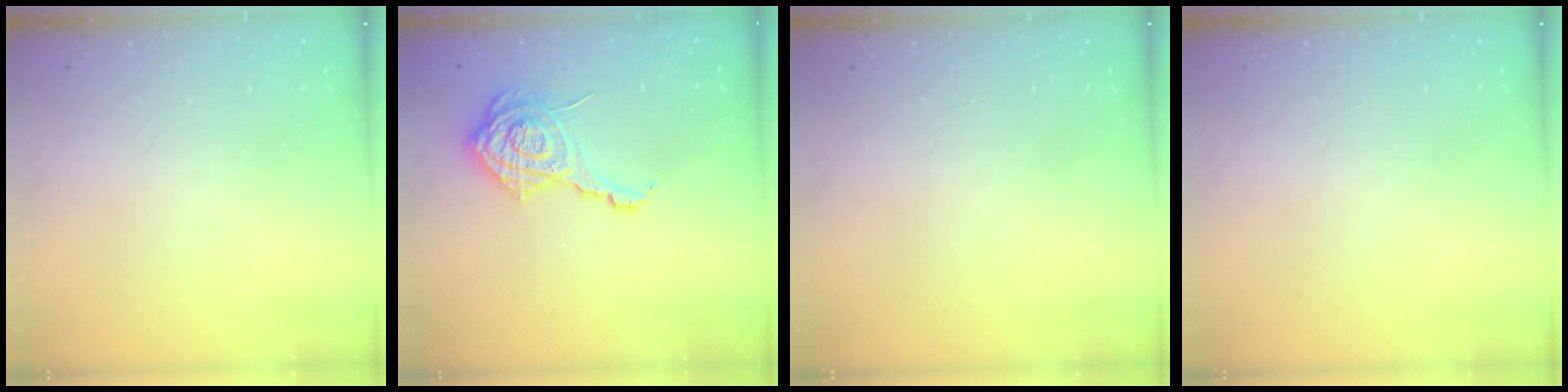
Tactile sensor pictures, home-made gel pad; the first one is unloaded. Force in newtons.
{"total": 14.4, "press": 14.4, "slide": 0.9}
{"total": 0.0}
{"total": 0.0}